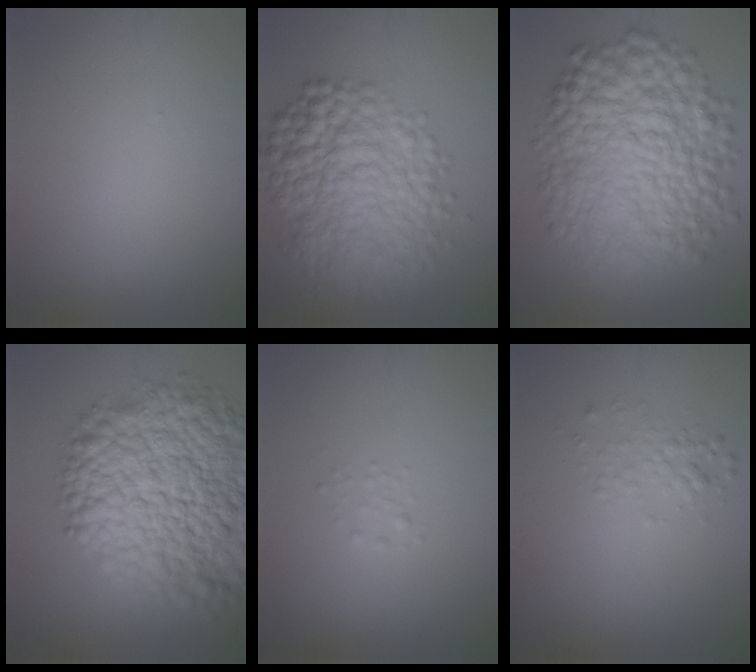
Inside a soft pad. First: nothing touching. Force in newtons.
{"total": 9.5, "press": 9.5, "slide": 0.1}
{"total": 11.5, "press": 11.5, "slide": 0.1}
{"total": 15.3, "press": 15.3, "slide": 0.8}
{"total": 0.7, "press": 0.7, "slide": 0.0}
{"total": 1.5, "press": 1.5, "slide": 0.1}